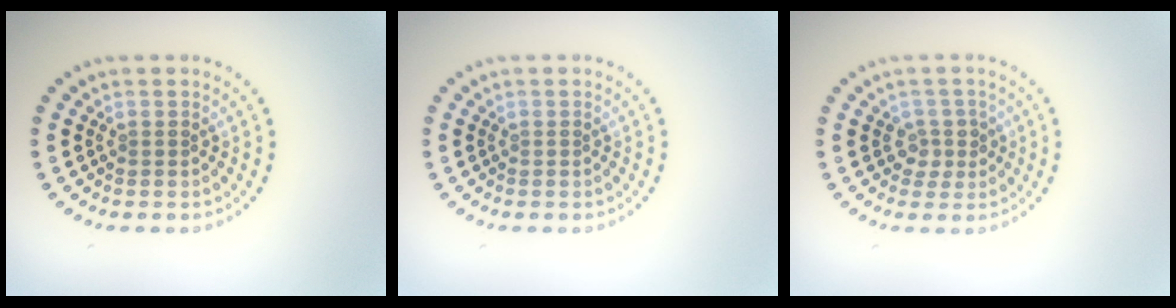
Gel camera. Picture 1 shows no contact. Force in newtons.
{"total": 0.0}
{"total": 1.9, "press": 1.5, "slide": 1.2}